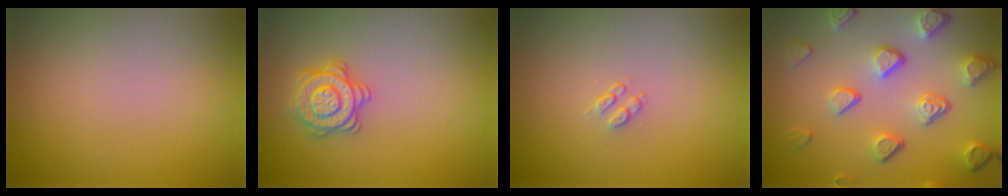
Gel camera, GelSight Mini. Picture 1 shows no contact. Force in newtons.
{"total": 2.8, "press": 2.8, "slide": 0.4}
{"total": 0.9, "press": 0.6, "slide": 0.7}
{"total": 5.3, "press": 4.1, "slide": 3.4}